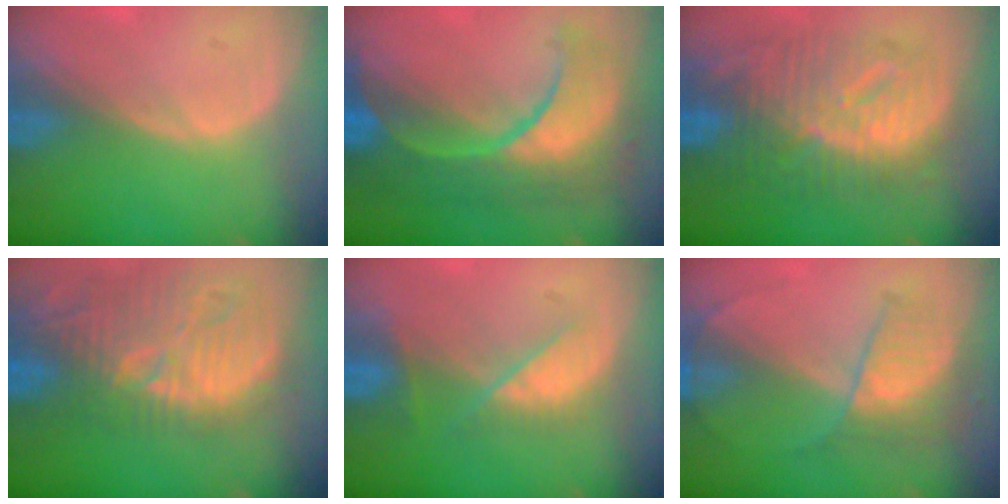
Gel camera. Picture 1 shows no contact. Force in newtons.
{"total": 11.9, "press": 11.8, "slide": 1.4}
{"total": 12.5, "press": 12.4, "slide": 1.1}
{"total": 14.3, "press": 12.9, "slide": 6.2}
{"total": 5.1, "press": 5.1, "slide": 0.8}
{"total": 7.3, "press": 6.2, "slide": 3.9}